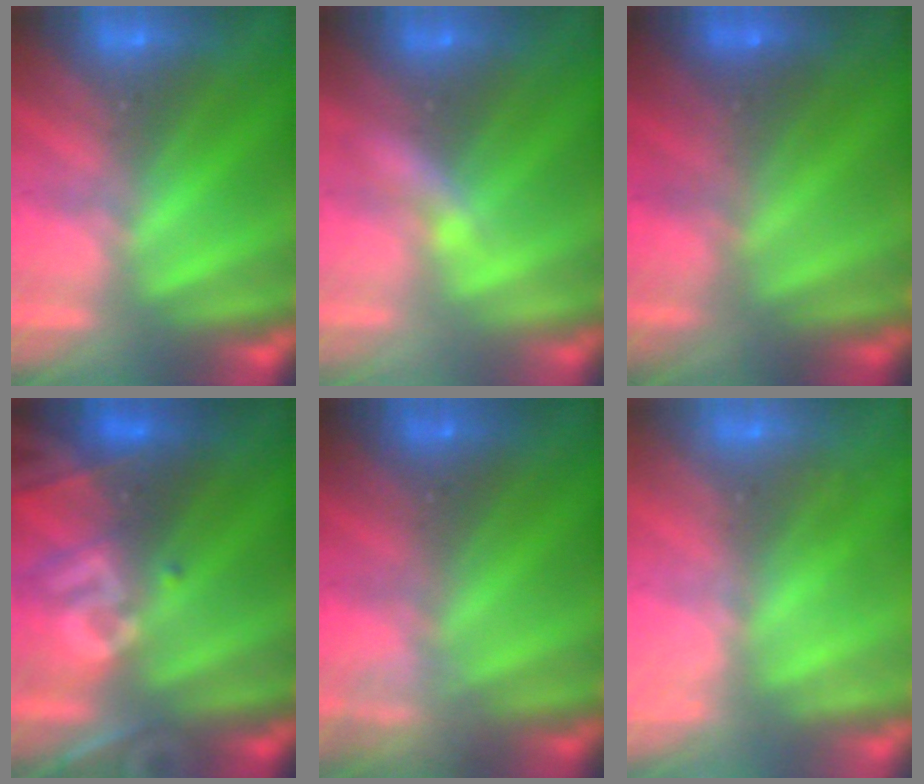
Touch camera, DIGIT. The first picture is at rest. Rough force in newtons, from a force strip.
{"total": 2.2}
{"total": 2.8}
{"total": 2.9}
{"total": 2.3}
{"total": 2.1}